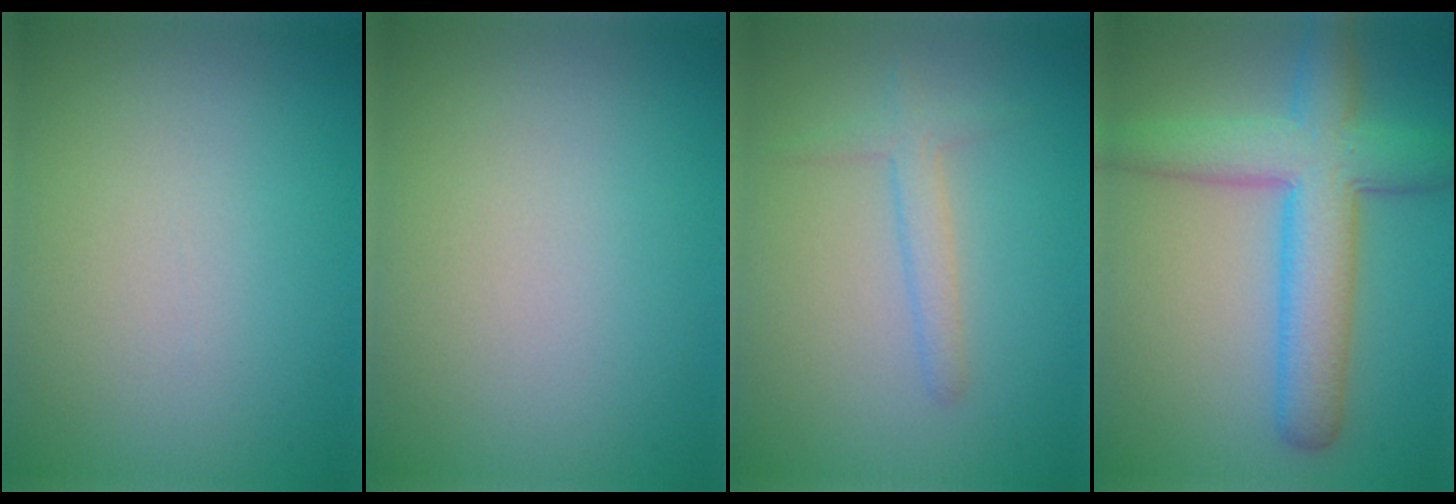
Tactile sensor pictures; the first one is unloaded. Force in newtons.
{"total": 0.0}
{"total": 1.8, "press": 1.8, "slide": 0.1}
{"total": 7.4, "press": 7.4, "slide": 0.2}